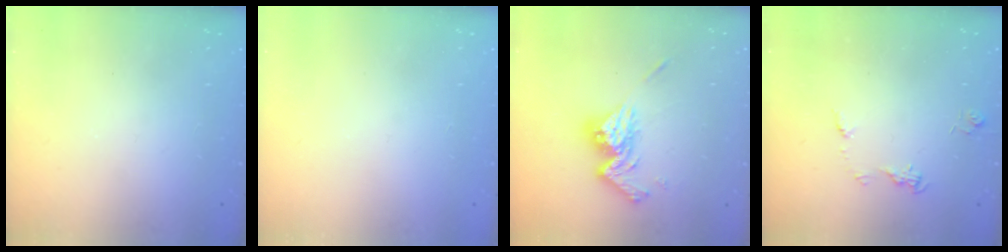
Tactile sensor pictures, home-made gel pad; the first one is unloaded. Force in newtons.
{"total": 1.7, "press": 1.7, "slide": 0.2}
{"total": 13.5, "press": 13.4, "slide": 1.2}
{"total": 5.7, "press": 5.7, "slide": 0.6}